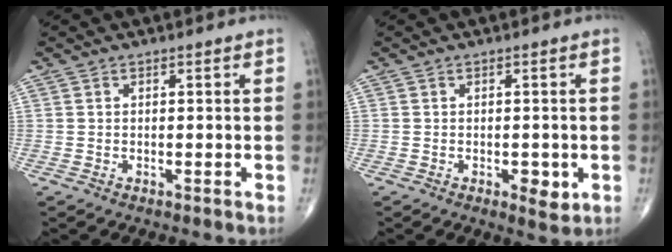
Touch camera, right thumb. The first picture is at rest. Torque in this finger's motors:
{"motor_torque": [1.91, 0.94, 1.13, -1.40, 0.19]}